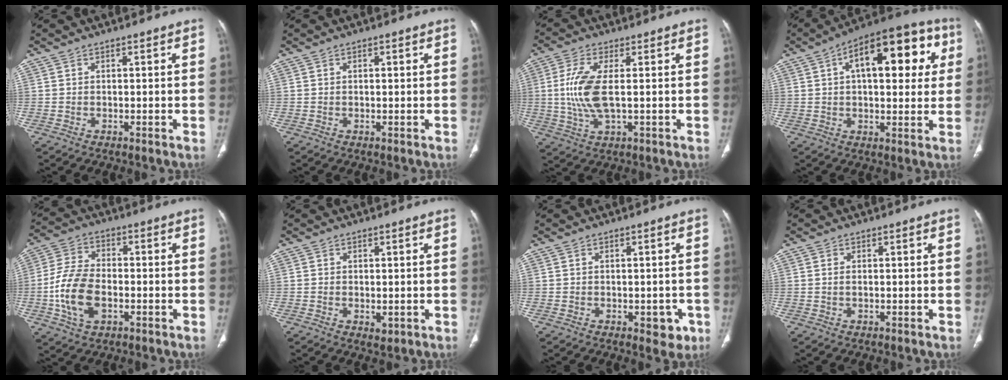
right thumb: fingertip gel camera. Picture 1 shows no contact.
{"total": 1.0, "force": [0.3, 0.4, 0.9], "torque": [-0.019, 0.005, 0.004]}
{"total": 9.1, "force": [0.4, 3.2, 8.5], "torque": [-0.205, -0.006, 0.008]}
{"total": 20.3, "force": [6.0, 9.6, 16.9], "torque": [-0.199, 0.027, 0.077]}
{"total": 11.9, "force": [-2.7, 7.2, 9.1], "torque": [-0.181, 0.014, -0.052]}
{"total": 1.7, "force": [-0.2, 1.2, 1.2], "torque": [-0.020, -0.005, 0.002]}
{"total": 3.8, "force": [-1.4, 2.3, 2.7], "torque": [-0.009, 0.002, -0.013]}
{"total": 0.7, "force": [0.1, 0.3, 0.7], "torque": [-0.018, 0.000, 0.002]}